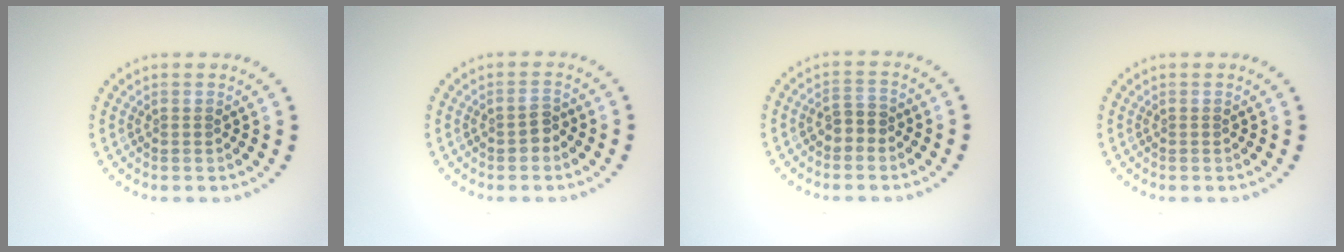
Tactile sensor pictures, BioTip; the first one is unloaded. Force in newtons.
{"total": 1.2, "press": 1.2, "slide": 0.3}
{"total": 1.9, "press": 1.7, "slide": 0.7}
{"total": 0.0}